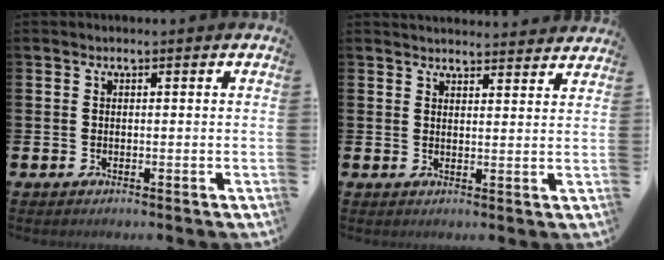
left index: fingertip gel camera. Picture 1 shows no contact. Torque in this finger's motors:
{"motor_torque": [0.80, -1.31, 0.14, 0.00]}